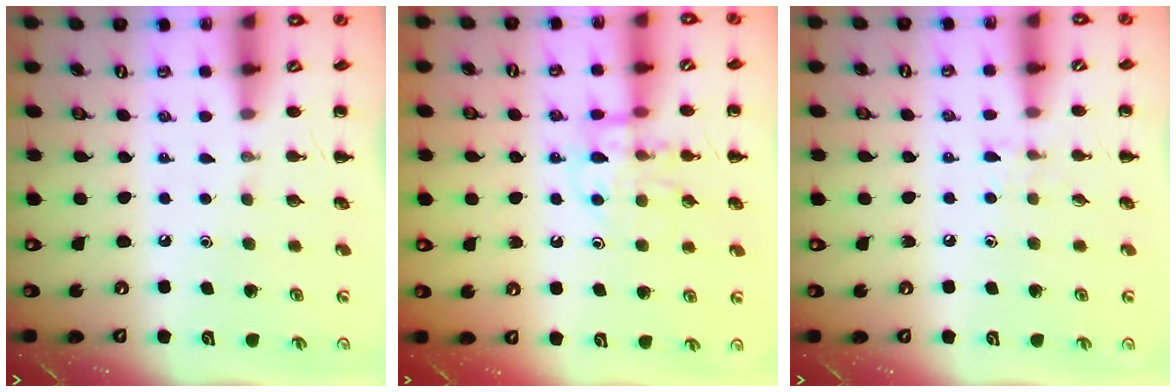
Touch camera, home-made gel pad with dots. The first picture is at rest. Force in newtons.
{"total": 12.1, "press": 12.1, "slide": 1.3}
{"total": 4.7, "press": 4.5, "slide": 1.3}